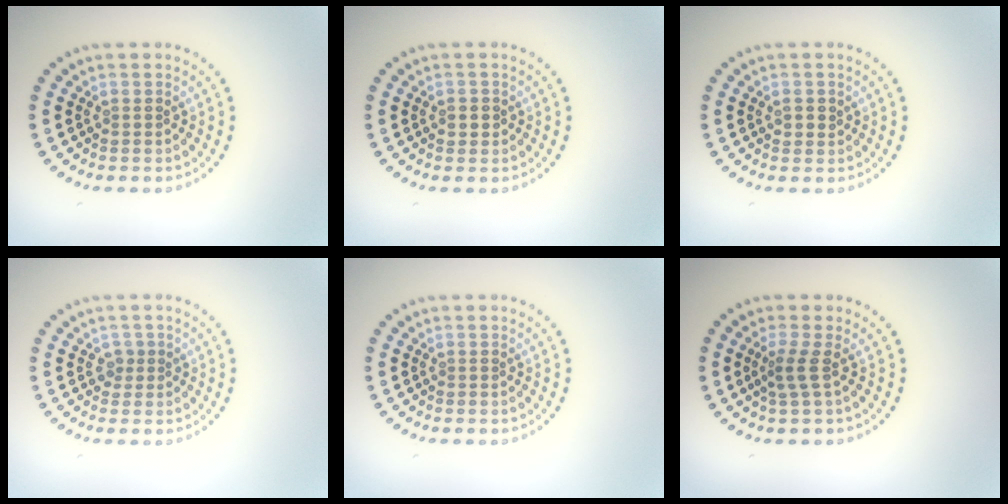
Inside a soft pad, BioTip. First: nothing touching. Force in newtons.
{"total": 1.1, "press": 1.0, "slide": 0.3}
{"total": 1.1, "press": 1.0, "slide": 0.2}
{"total": 1.1, "press": 0.9, "slide": 0.7}
{"total": 0.0}
{"total": 1.9, "press": 1.2, "slide": 1.5}